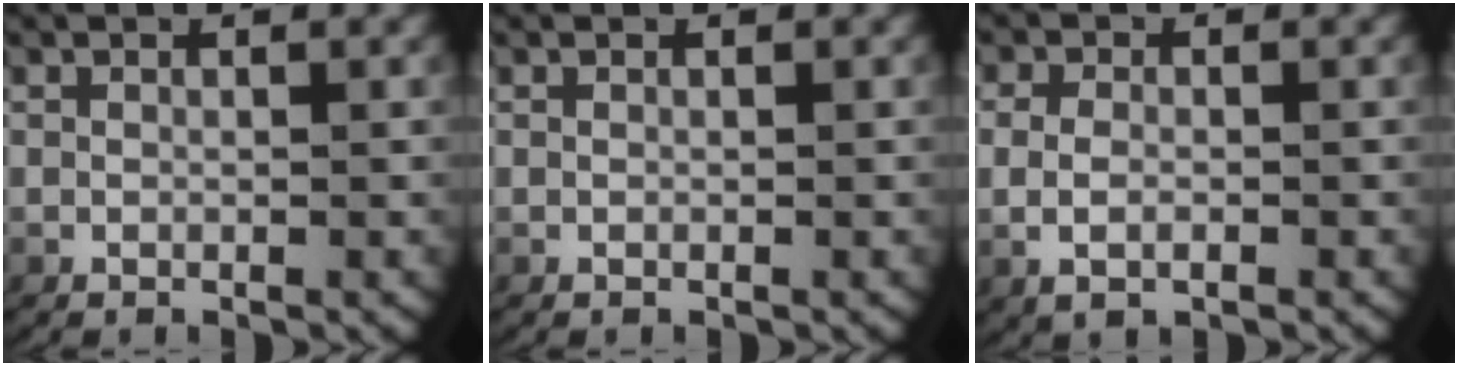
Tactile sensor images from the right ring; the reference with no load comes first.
{"total": 0.0}
{"total": 2.3, "force": [-0.3, 1.5, 1.8], "torque": [-0.046, -0.008, 0.003]}